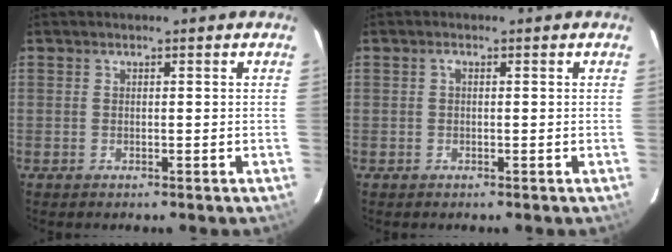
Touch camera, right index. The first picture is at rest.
{"total": 0.6, "force": [0.1, 0.3, 0.5], "torque": [-0.010, 0.004, 0.000]}